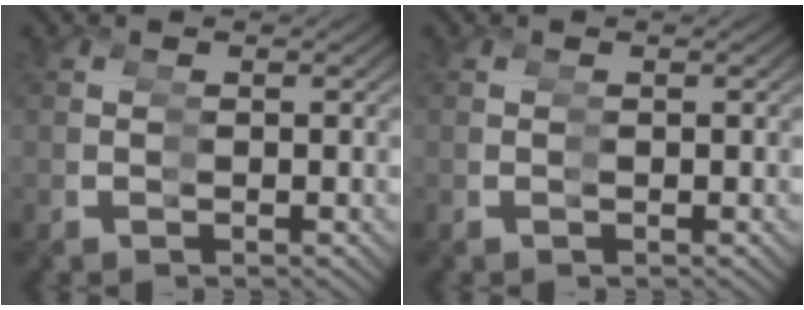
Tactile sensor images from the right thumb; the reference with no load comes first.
{"total": 0.0}